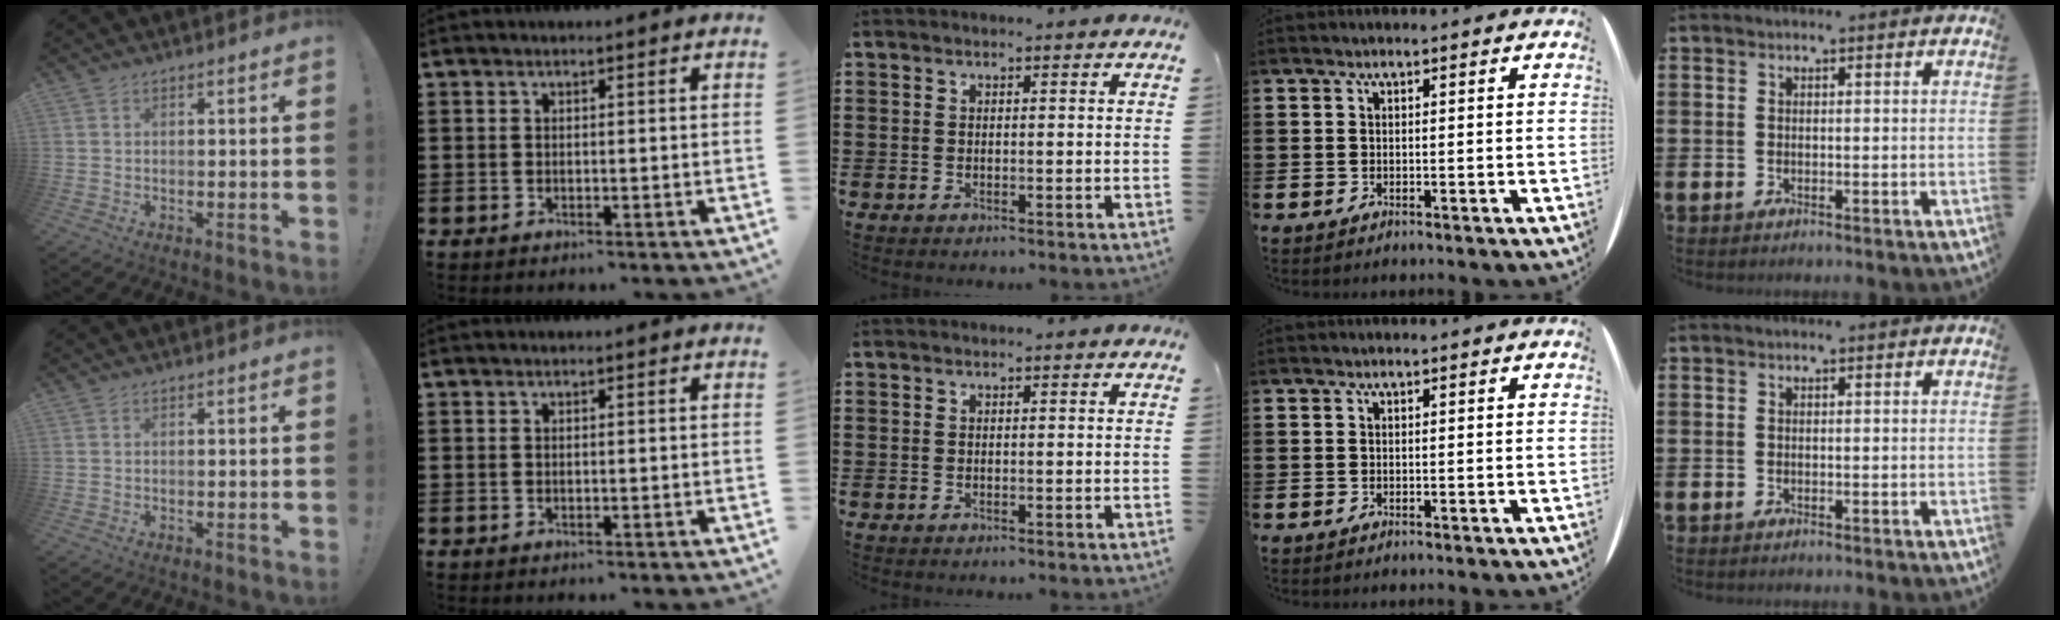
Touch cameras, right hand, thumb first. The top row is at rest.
{}